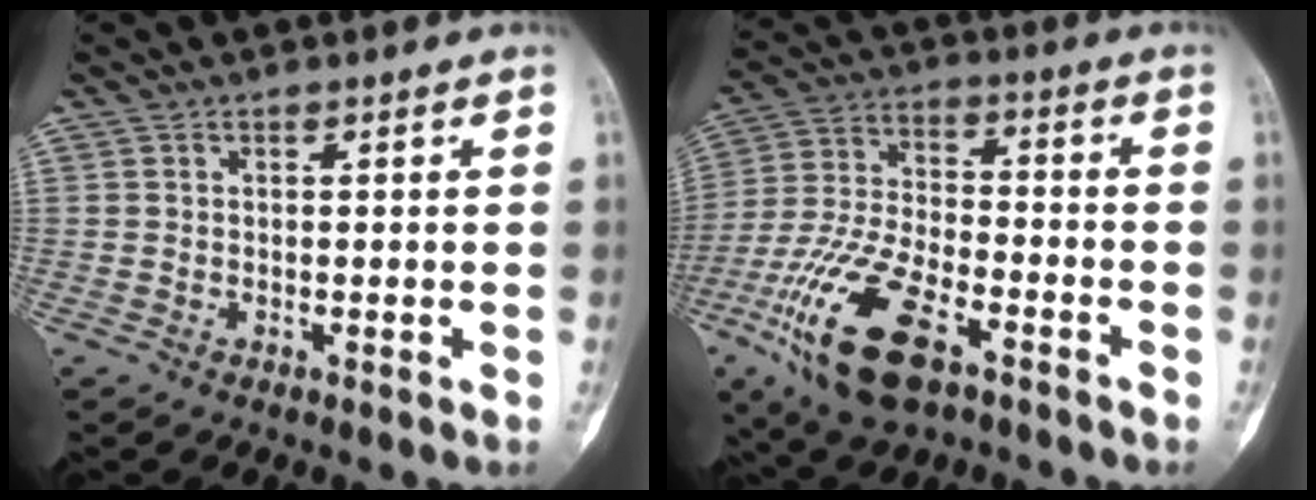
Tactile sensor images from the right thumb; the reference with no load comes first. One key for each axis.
{"total": 18.3, "fx": -9.3, "fy": 8.0, "fz": 13.6, "tx": -0.274, "ty": 0.029, "tz": -0.169}